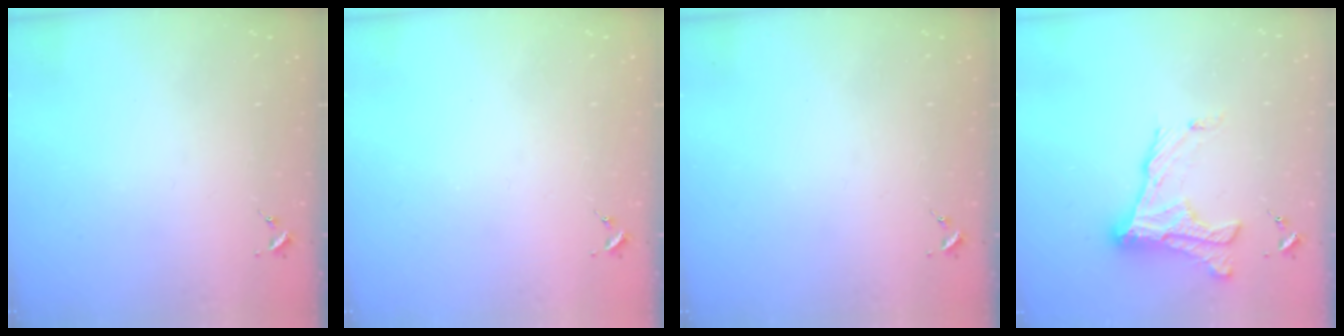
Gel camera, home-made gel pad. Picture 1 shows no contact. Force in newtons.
{"total": 0.0}
{"total": 0.0}
{"total": 16.3, "press": 16.3, "slide": 1.0}